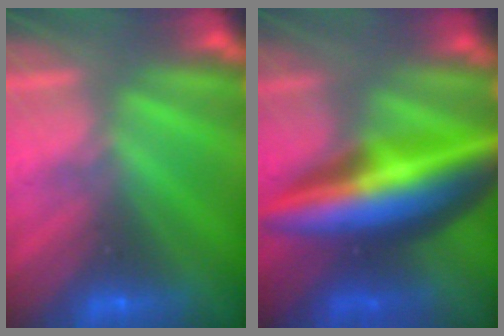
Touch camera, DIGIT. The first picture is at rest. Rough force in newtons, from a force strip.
{"total": 6.5}